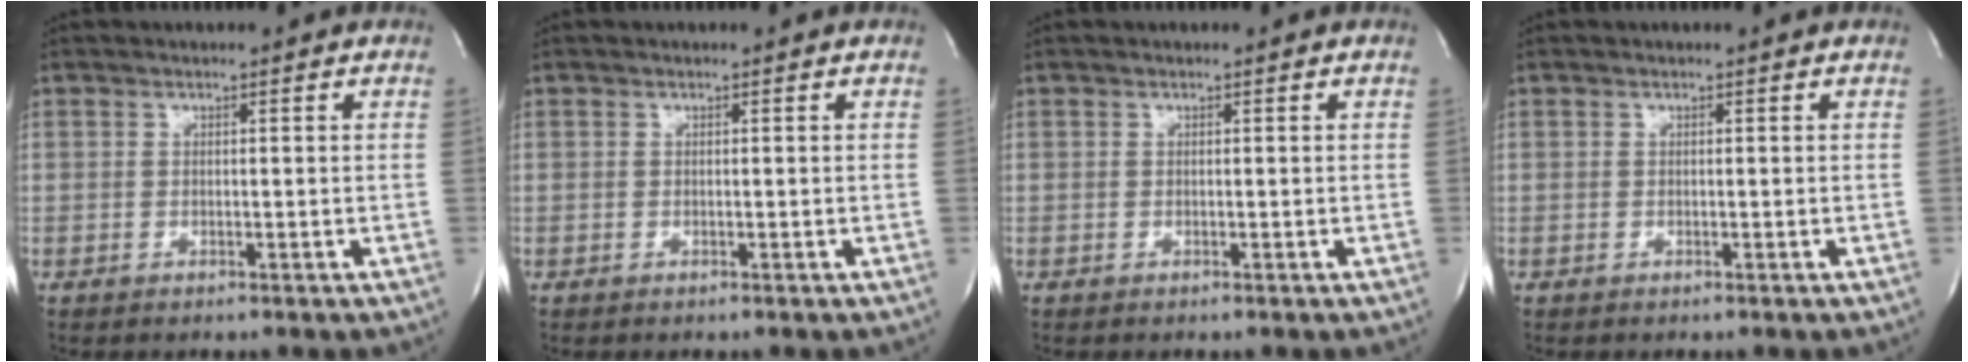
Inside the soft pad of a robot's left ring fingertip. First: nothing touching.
{"total": 0.0}
{"total": 0.0}
{"total": 0.0}